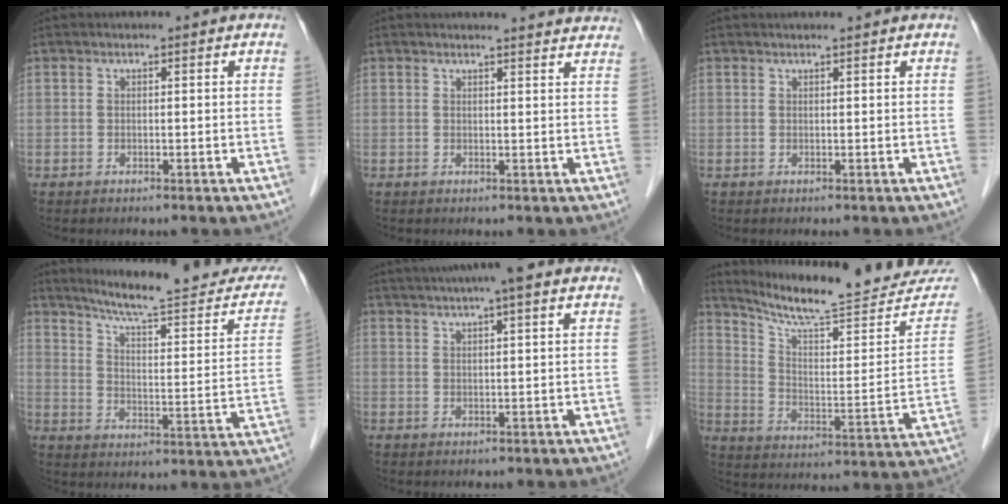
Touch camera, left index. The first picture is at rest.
{"total": 7.1, "force": [7.0, 0.4, 1.0], "torque": [-0.003, -0.006, 0.056]}
{"total": 1.3, "force": [1.2, -0.1, 0.4], "torque": [-0.006, 0.008, 0.021]}
{"total": 21.8, "force": [19.9, 1.8, 8.7], "torque": [-0.117, -0.062, 0.258]}
{"total": 10.6, "force": [8.5, 0.6, 6.3], "torque": [-0.101, 0.035, 0.112]}
{"total": 23.9, "force": [22.4, 1.9, 8.3], "torque": [-0.126, -0.085, 0.301]}